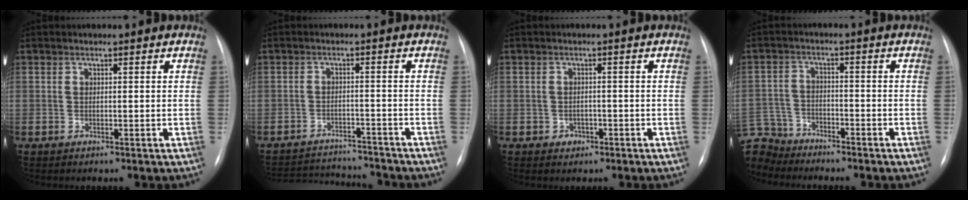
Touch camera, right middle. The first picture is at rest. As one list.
[{"total": 11.9, "force": [-11.6, 1.7, 2.4], "torque": [-0.044, 0.005, -0.160]}, {"total": 1.7, "force": [-0.8, 1.4, 0.4], "torque": [-0.003, 0.006, -0.008]}, {"total": 10.0, "force": [-8.9, 4.3, 1.1], "torque": [-0.045, 0.011, -0.169]}]